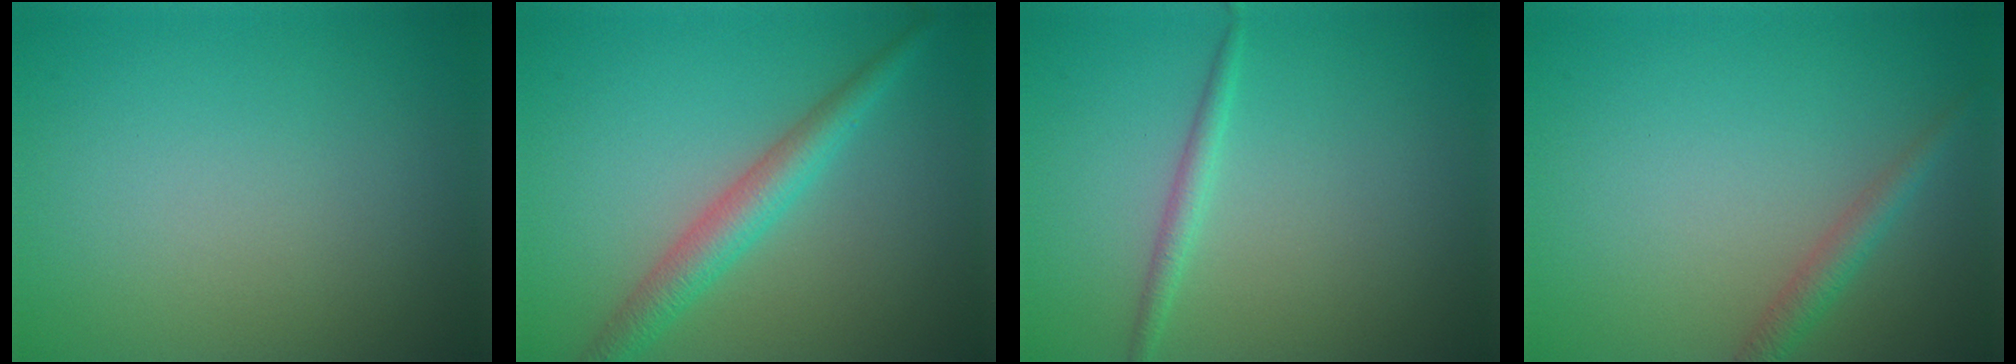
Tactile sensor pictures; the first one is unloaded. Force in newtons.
{"total": 3.6, "press": 3.6, "slide": 0.0}
{"total": 1.3, "press": 1.3, "slide": 0.1}
{"total": 1.9, "press": 1.9, "slide": 0.0}